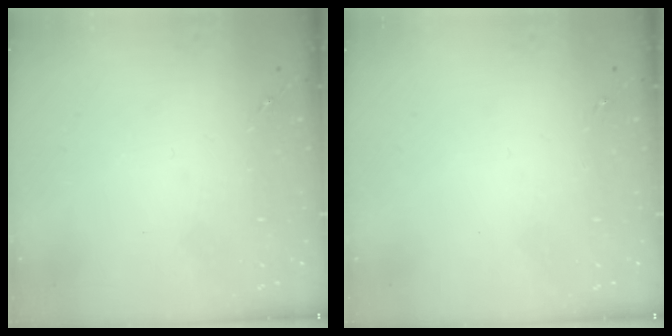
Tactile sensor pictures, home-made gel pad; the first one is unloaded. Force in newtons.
{"total": 0.0}